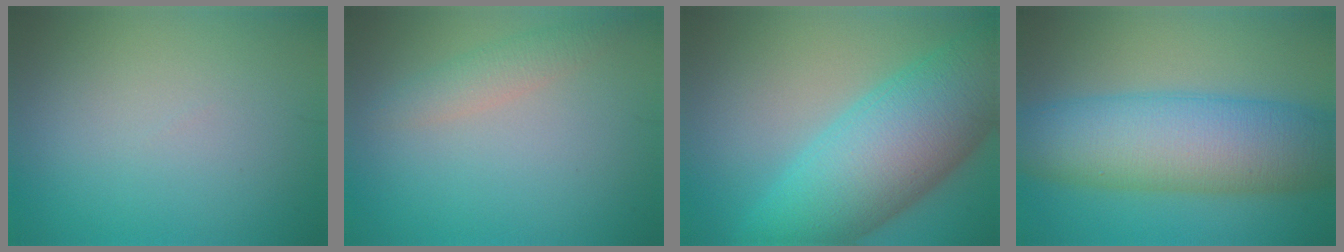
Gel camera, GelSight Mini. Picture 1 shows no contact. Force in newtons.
{"total": 2.0, "press": 2.0, "slide": 0.1}
{"total": 11.9, "press": 11.9, "slide": 0.3}
{"total": 10.4, "press": 10.4, "slide": 0.4}